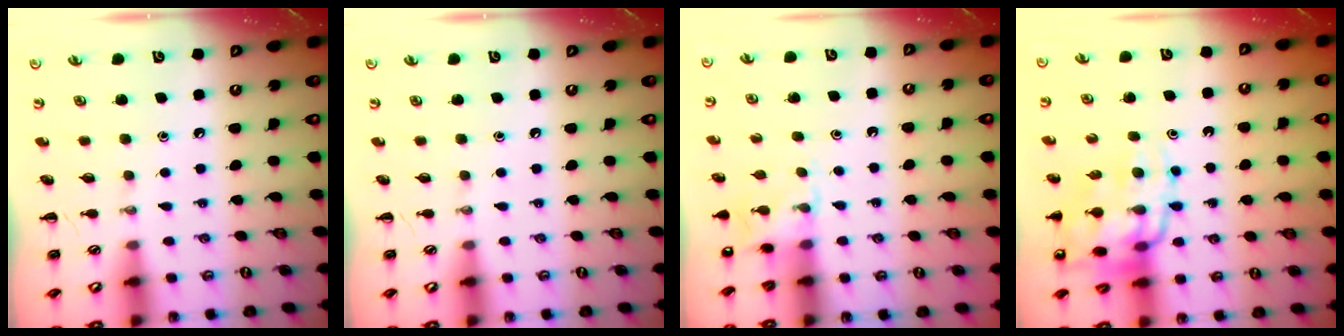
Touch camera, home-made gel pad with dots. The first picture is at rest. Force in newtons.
{"total": 0.0}
{"total": 5.5, "press": 5.3, "slide": 1.3}
{"total": 16.7, "press": 16.3, "slide": 3.7}